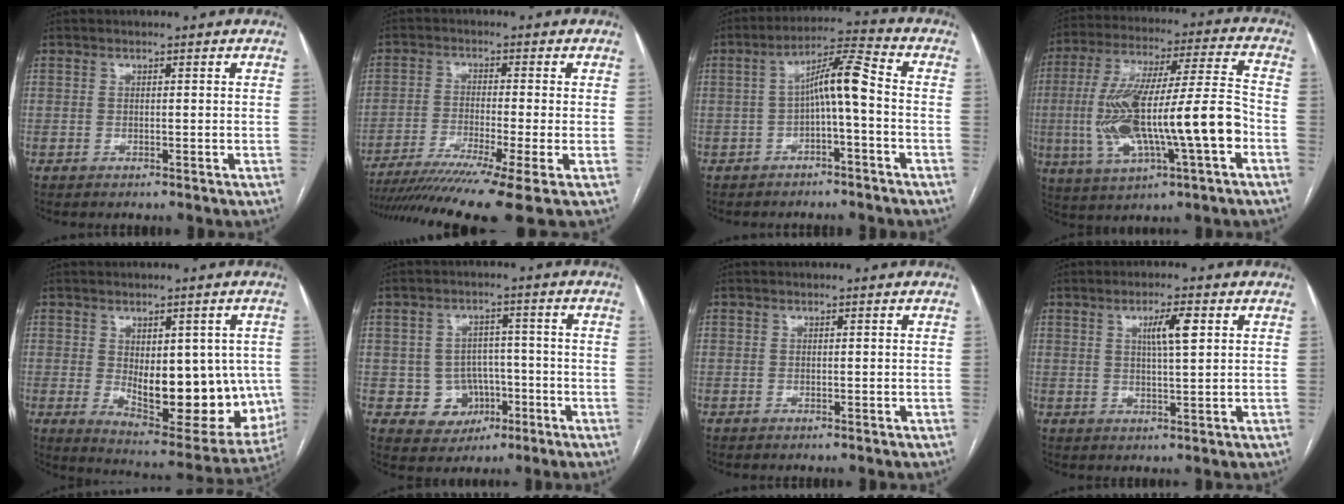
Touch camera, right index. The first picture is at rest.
{"total": 14.6, "force": [-11.0, -1.6, 9.5], "torque": [-0.148, -0.036, -0.176]}
{"total": 7.2, "force": [-1.1, 0.5, 7.1], "torque": [-0.123, 0.030, -0.020]}
{"total": 20.3, "force": [-4.2, 2.8, 19.7], "torque": [-0.382, 0.013, -0.062]}
{"total": 16.9, "force": [-1.0, 7.8, 14.9], "torque": [-0.197, -0.010, 0.011]}
{"total": 6.3, "force": [-1.9, 5.9, 1.3], "torque": [-0.012, 0.016, -0.017]}
{"total": 0.0}
{"total": 4.7, "force": [1.7, 0.4, 4.3], "torque": [-0.075, 0.002, 0.028]}